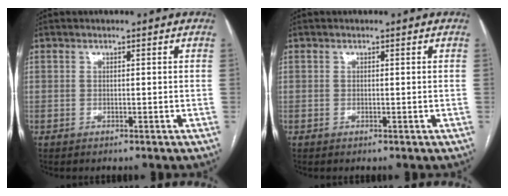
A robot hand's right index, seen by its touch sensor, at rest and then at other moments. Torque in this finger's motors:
{"motor_torque": [0.00, 0.00, 0.00, 0.01]}